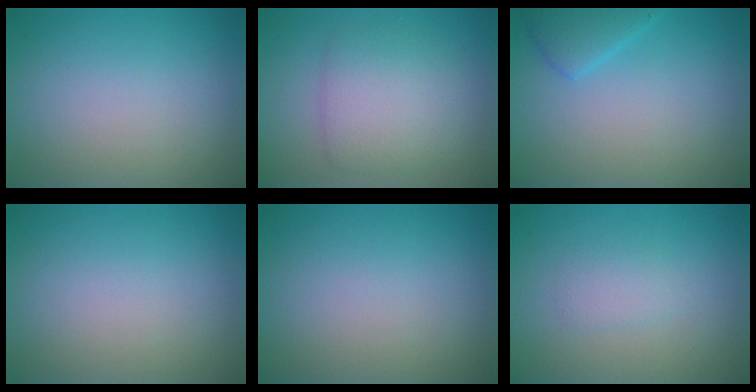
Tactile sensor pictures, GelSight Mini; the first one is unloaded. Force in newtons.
{"total": 4.0, "press": 4.0, "slide": 0.0}
{"total": 2.3, "press": 2.3, "slide": 0.1}
{"total": 0.0}
{"total": 0.0}
{"total": 1.3, "press": 1.3, "slide": 0.0}